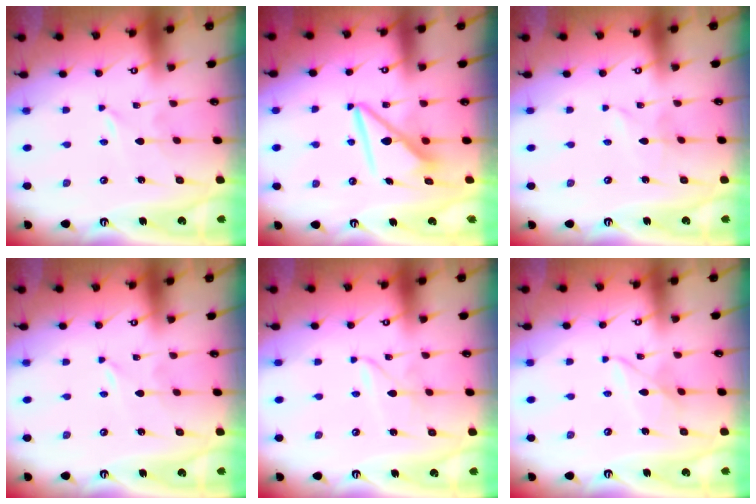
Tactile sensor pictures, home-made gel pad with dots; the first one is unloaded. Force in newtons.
{"total": 9.2, "press": 9.2, "slide": 0.7}
{"total": 1.9, "press": 1.9, "slide": 0.2}
{"total": 0.0}
{"total": 1.9, "press": 1.8, "slide": 0.3}
{"total": 5.2, "press": 5.2, "slide": 0.5}